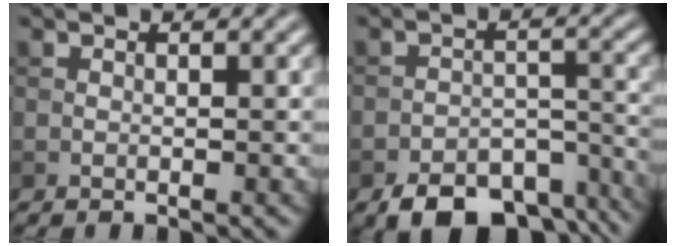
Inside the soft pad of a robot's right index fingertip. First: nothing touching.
{"total": 8.5, "force": [-6.2, 4.0, 4.1], "torque": [-0.054, -0.015, -0.099]}